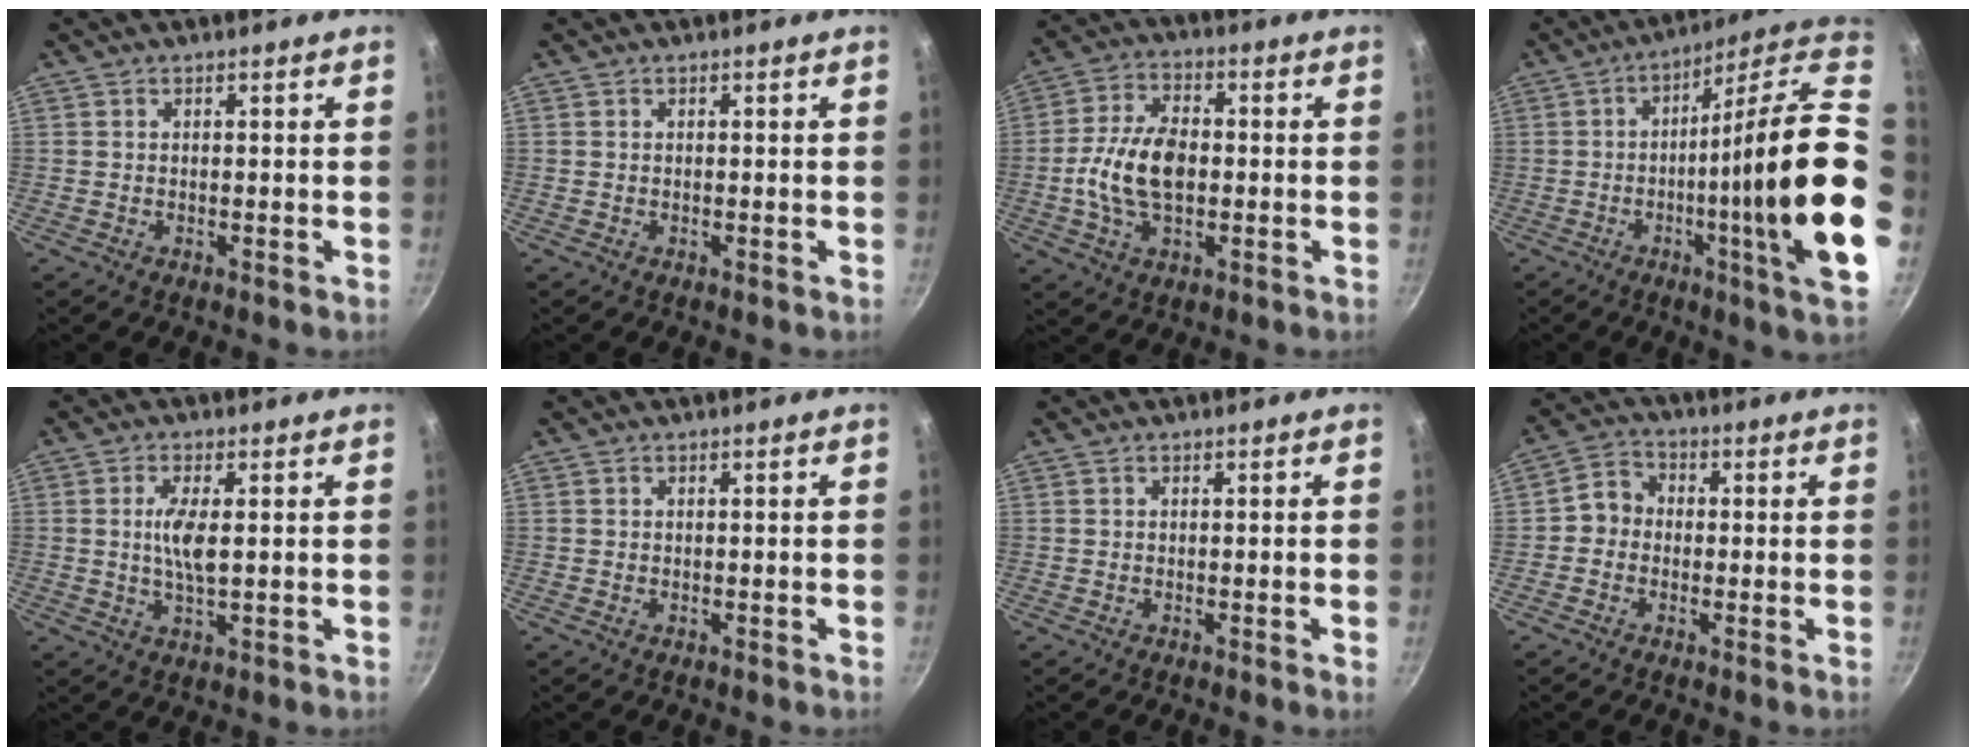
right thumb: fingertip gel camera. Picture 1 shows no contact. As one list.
[{"total": 0.0}, {"total": 11.8, "force": [-1.0, 7.1, 9.4], "torque": [-0.173, 0.021, -0.028]}, {"total": 24.6, "force": [-1.6, 1.4, 24.5], "torque": [-0.343, -0.004, -0.034]}, {"total": 5.5, "force": [0.6, 1.8, 5.2], "torque": [-0.108, -0.001, 0.012]}, {"total": 0.0}, {"total": 0.9, "force": [-0.2, -0.1, 0.9], "torque": [-0.013, -0.001, -0.006]}, {"total": 4.8, "force": [-0.5, 4.3, 2.1], "torque": [-0.012, 0.015, -0.028]}]